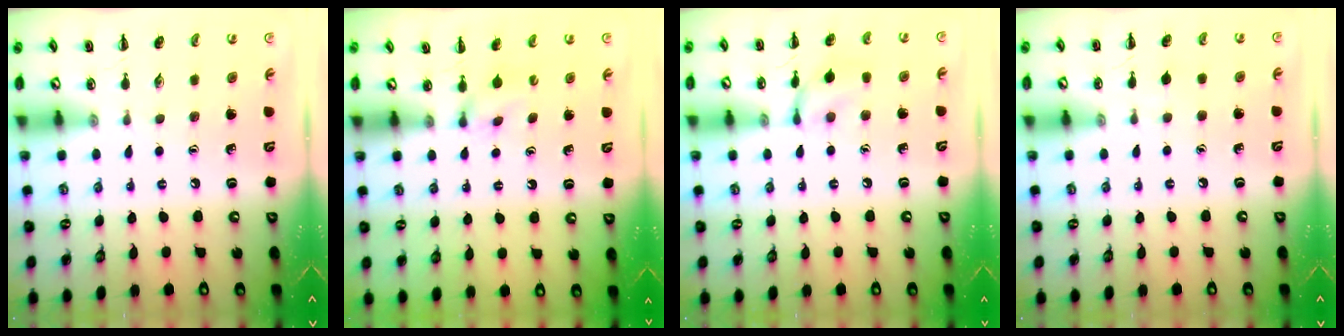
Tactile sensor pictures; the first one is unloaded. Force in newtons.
{"total": 2.7, "press": 2.4, "slide": 1.2}
{"total": 8.4, "press": 8.3, "slide": 0.5}
{"total": 2.4, "press": 2.3, "slide": 0.9}